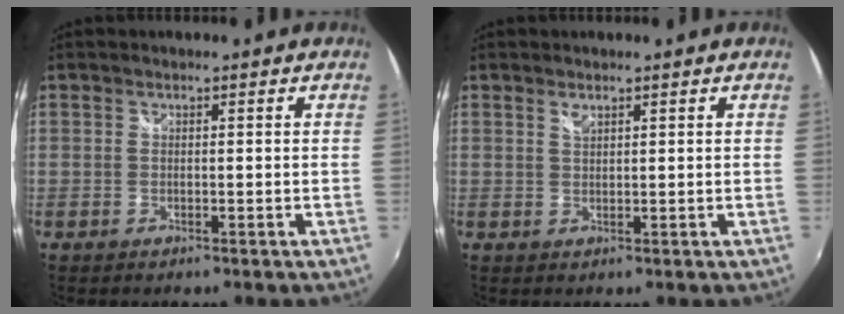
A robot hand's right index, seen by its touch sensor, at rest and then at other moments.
{"total": 1.2, "force": [0.9, 0.2, 0.7], "torque": [-0.012, 0.002, 0.016]}